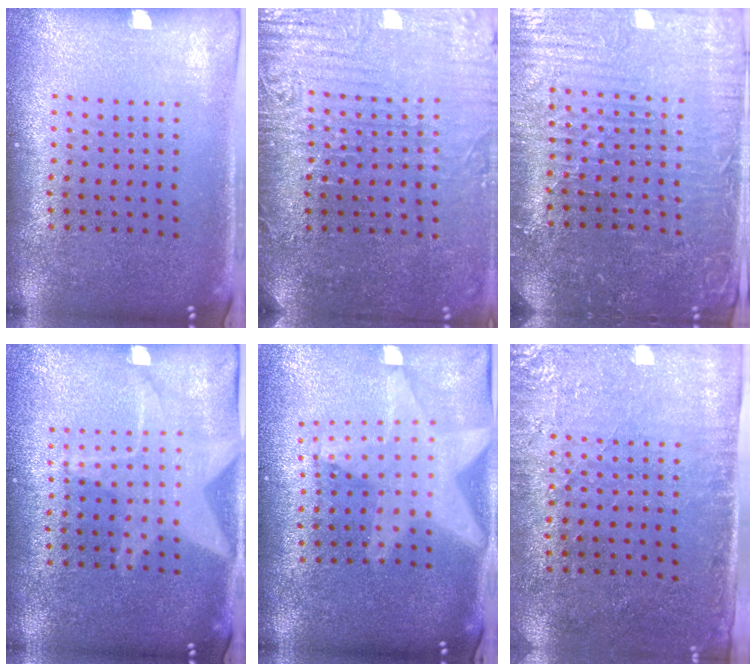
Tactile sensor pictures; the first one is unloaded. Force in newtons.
{"total": 3.8, "press": 3.6, "slide": 1.2}
{"total": 4.7, "press": 4.5, "slide": 1.2}
{"total": 1.5, "press": 1.4, "slide": 0.3}
{"total": 2.2, "press": 1.8, "slide": 1.2}
{"total": 2.8, "press": 2.3, "slide": 1.6}